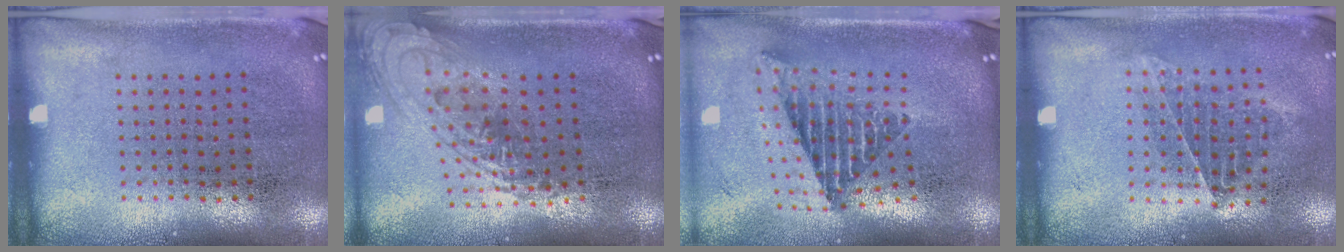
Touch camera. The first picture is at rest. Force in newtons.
{"total": 1.5, "press": 1.3, "slide": 0.7}
{"total": 2.5, "press": 1.7, "slide": 1.9}
{"total": 0.9, "press": 0.9, "slide": 0.3}